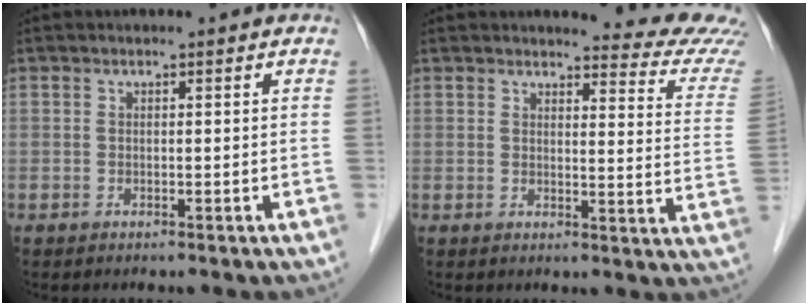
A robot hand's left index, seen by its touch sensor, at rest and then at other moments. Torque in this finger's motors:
{"motor_torque": [-0.22, -0.55, 0.14, 0.01]}